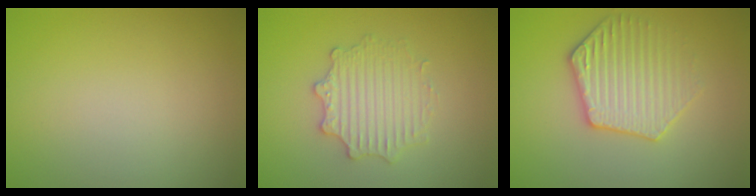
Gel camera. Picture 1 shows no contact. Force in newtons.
{"total": 3.0, "press": 2.9, "slide": 0.4}
{"total": 3.6, "press": 3.5, "slide": 0.6}